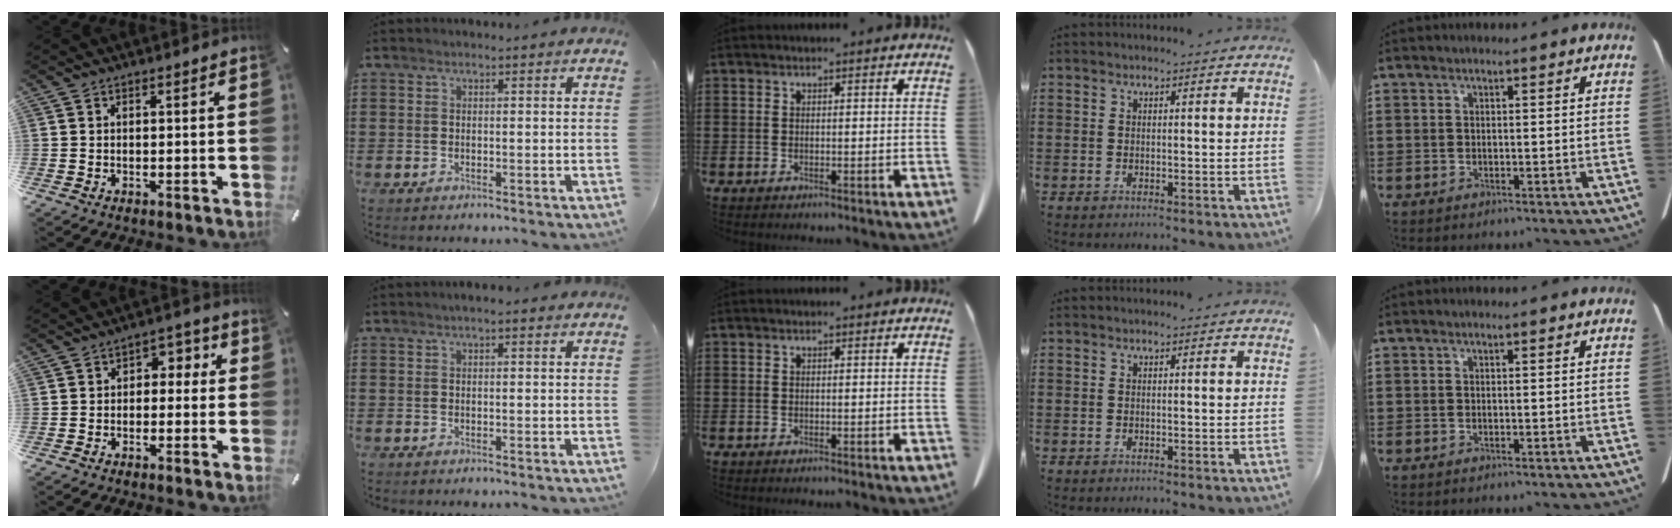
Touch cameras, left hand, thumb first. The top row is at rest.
{"thumb": {"total": 3.6, "force": [-1.5, 2.8, 1.7], "torque": [-0.027, 0.016, -0.036]}, "index": {"total": 1.0, "force": [0.4, 0.2, 0.8], "torque": [-0.016, 0.004, 0.007]}}